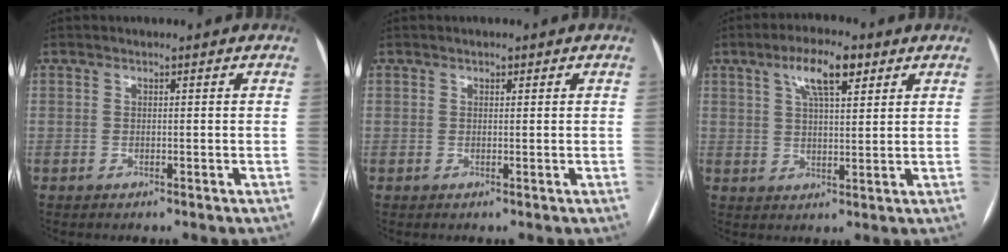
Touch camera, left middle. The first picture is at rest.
{"total": 0.7, "force": [0.5, 0.4, 0.3], "torque": [-0.006, -0.002, 0.006]}
{"total": 7.4, "force": [4.0, 2.0, 5.9], "torque": [-0.112, 0.014, 0.069]}